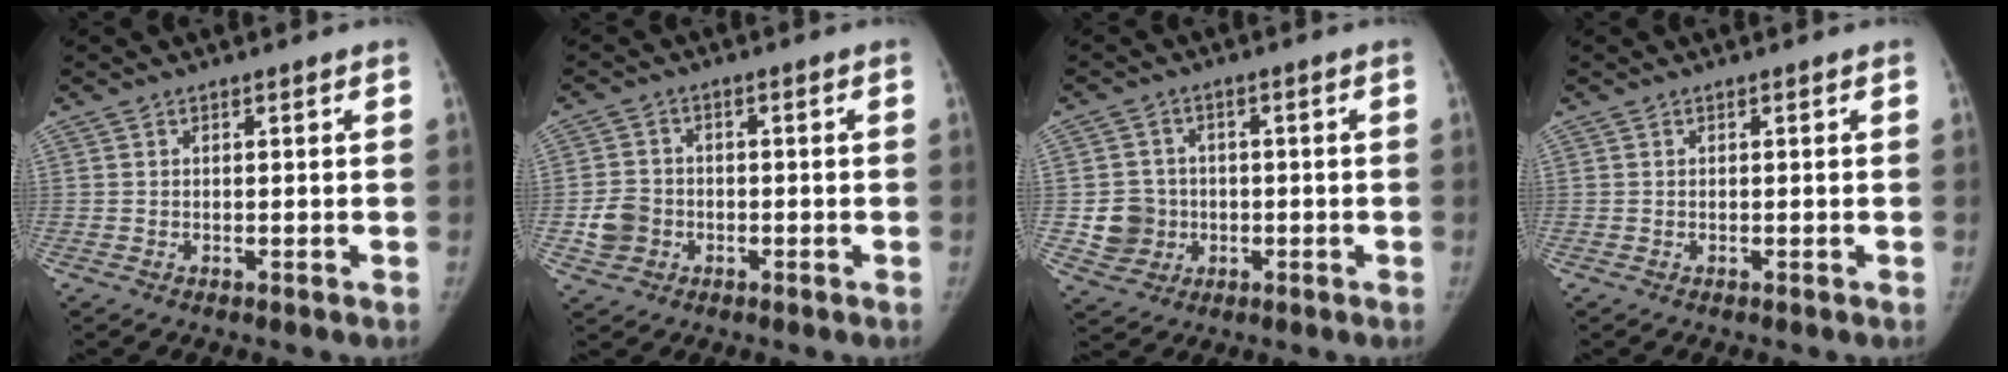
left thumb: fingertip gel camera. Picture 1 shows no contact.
{"total": 5.4, "force": [-1.4, 4.7, 2.1], "torque": [-0.030, 0.013, -0.027]}
{"total": 6.8, "force": [-0.8, 6.5, 1.7], "torque": [-0.003, 0.009, -0.009]}
{"total": 0.0}